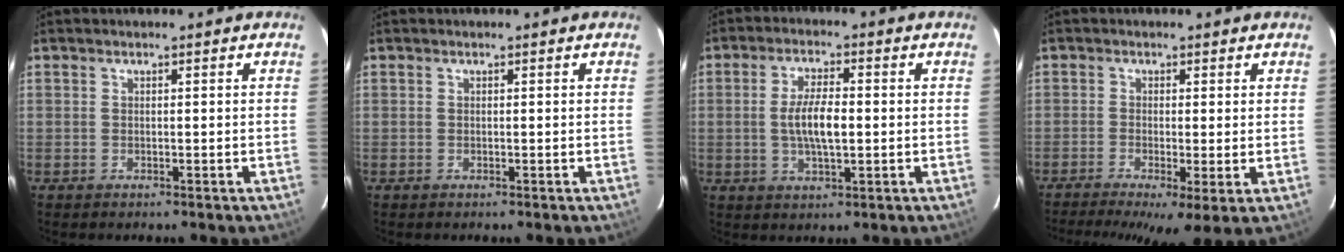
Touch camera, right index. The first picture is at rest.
{"total": 0.0}
{"total": 6.9, "force": [-0.3, 2.3, 6.5], "torque": [-0.126, 0.002, -0.005]}
{"total": 8.1, "force": [-3.5, 2.0, 7.0], "torque": [-0.133, -0.014, -0.058]}